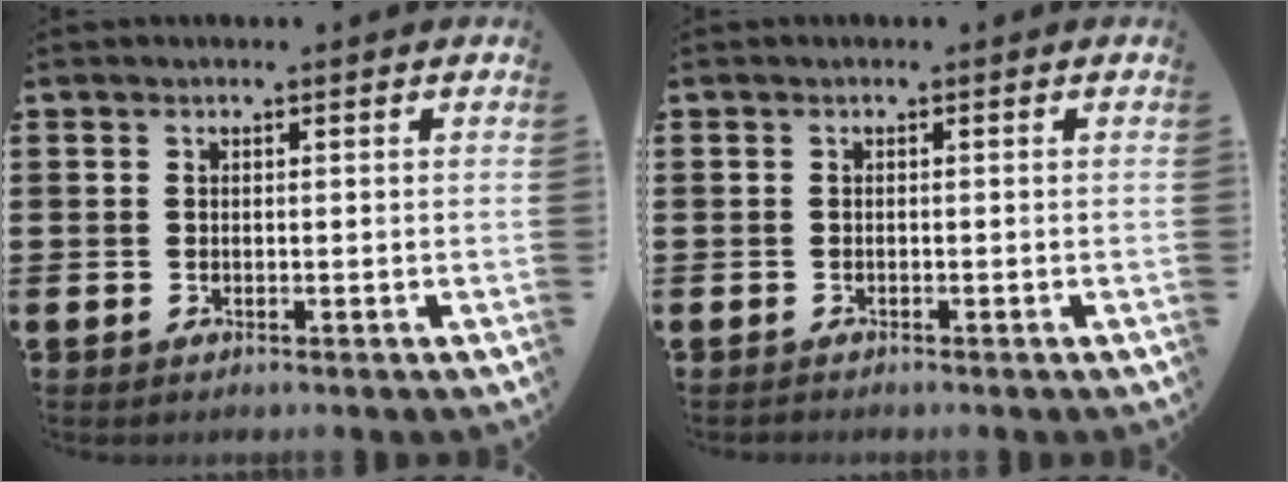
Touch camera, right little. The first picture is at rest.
{"total": 0.0}